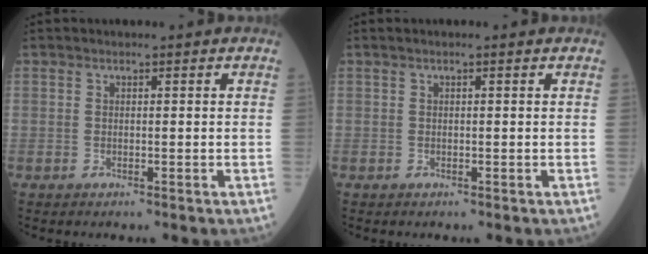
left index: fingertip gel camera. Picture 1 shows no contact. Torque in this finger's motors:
{"motor_torque": [0.03, 0.03, 0.00, 0.00]}